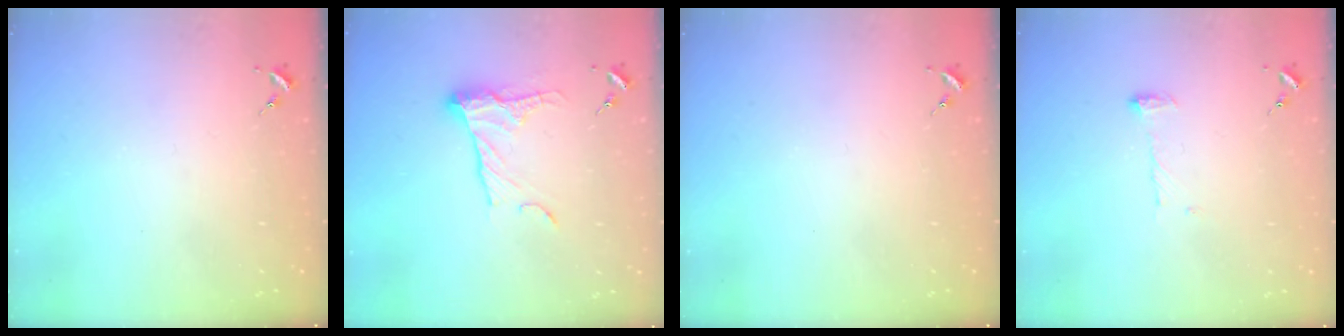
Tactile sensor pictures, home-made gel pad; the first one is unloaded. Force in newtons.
{"total": 13.1, "press": 13.1, "slide": 0.9}
{"total": 0.0}
{"total": 6.6, "press": 6.6, "slide": 0.3}